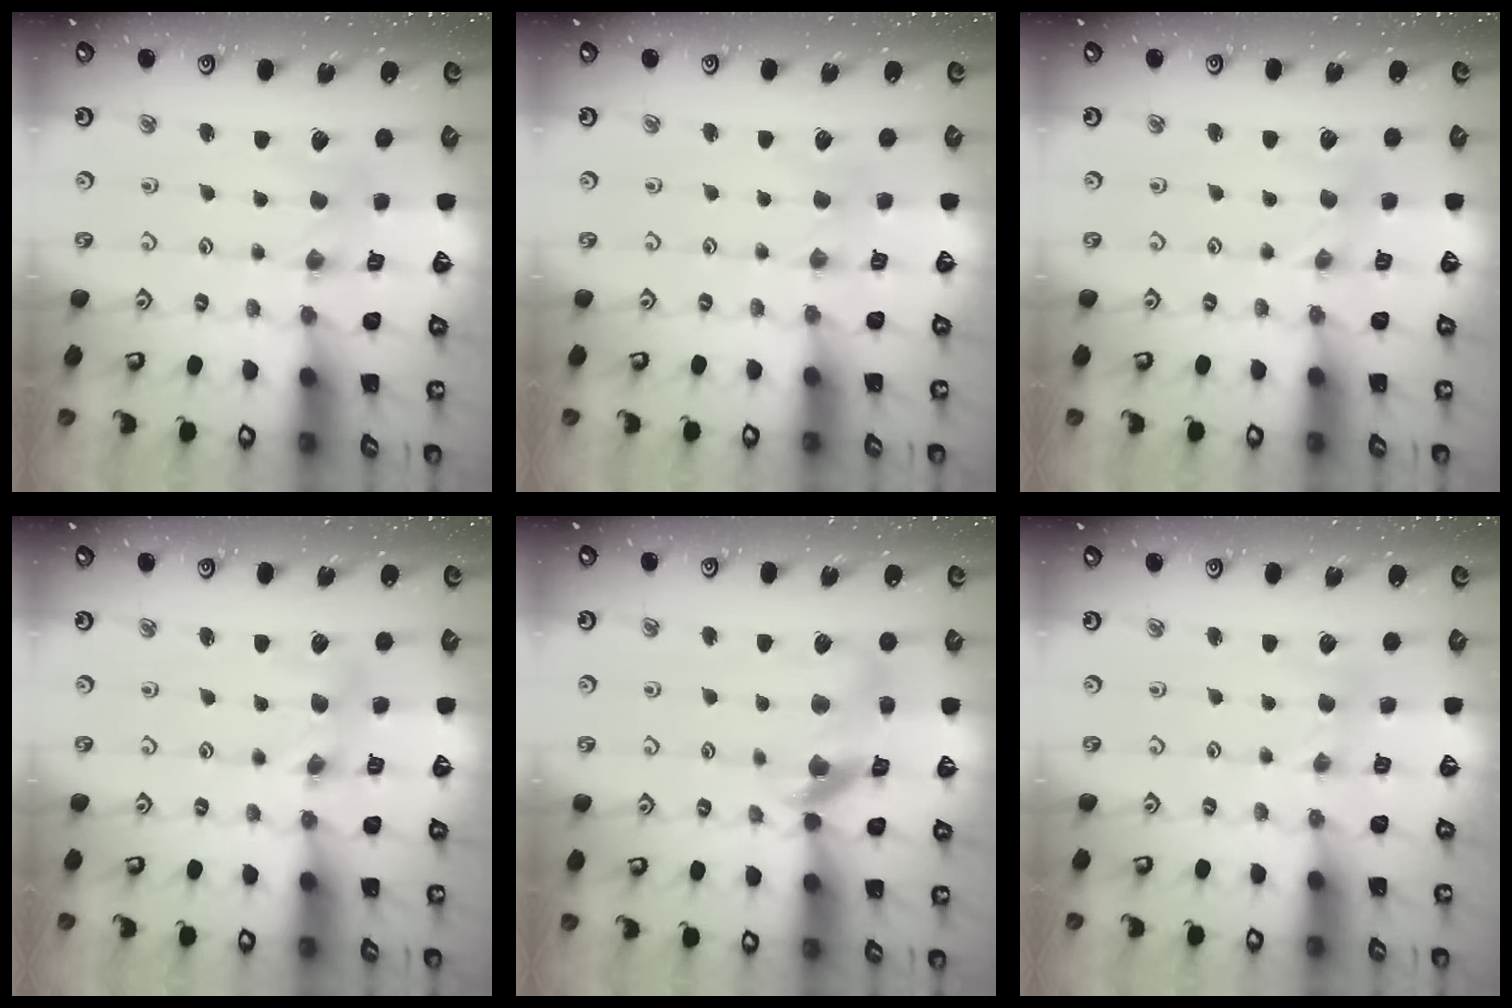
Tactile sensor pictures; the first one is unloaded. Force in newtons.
{"total": 0.0}
{"total": 0.0}
{"total": 3.5, "press": 3.4, "slide": 0.3}
{"total": 13.4, "press": 13.3, "slide": 1.7}
{"total": 0.8, "press": 0.7, "slide": 0.3}